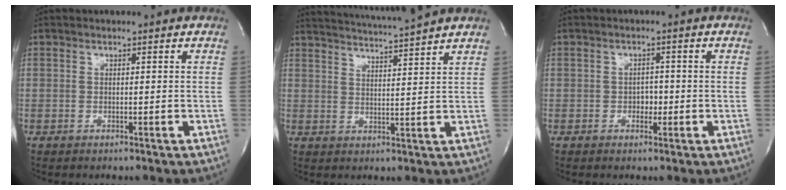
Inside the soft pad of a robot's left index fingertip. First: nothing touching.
{"total": 10.8, "force": [10.0, -1.5, 3.7], "torque": [-0.071, 0.002, 0.146]}
{"total": 1.9, "force": [-0.6, 1.3, 1.2], "torque": [-0.013, 0.003, -0.009]}